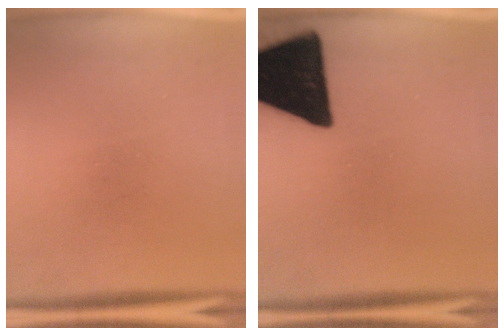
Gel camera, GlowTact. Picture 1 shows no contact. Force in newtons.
{"total": 19.1}